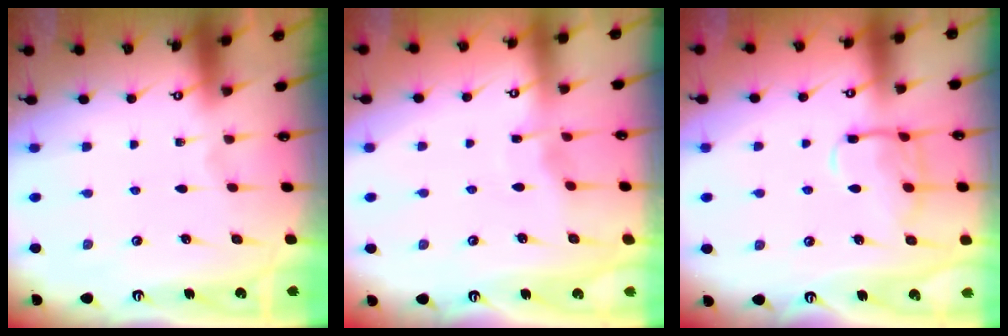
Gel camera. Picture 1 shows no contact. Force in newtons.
{"total": 3.0, "press": 3.0, "slide": 0.3}
{"total": 10.8, "press": 10.7, "slide": 0.8}